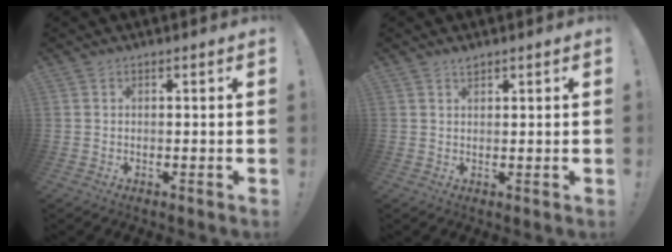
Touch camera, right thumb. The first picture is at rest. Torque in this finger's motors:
{"motor_torque": [-0.19, 0.11, 0.04, 0.17, -0.02]}